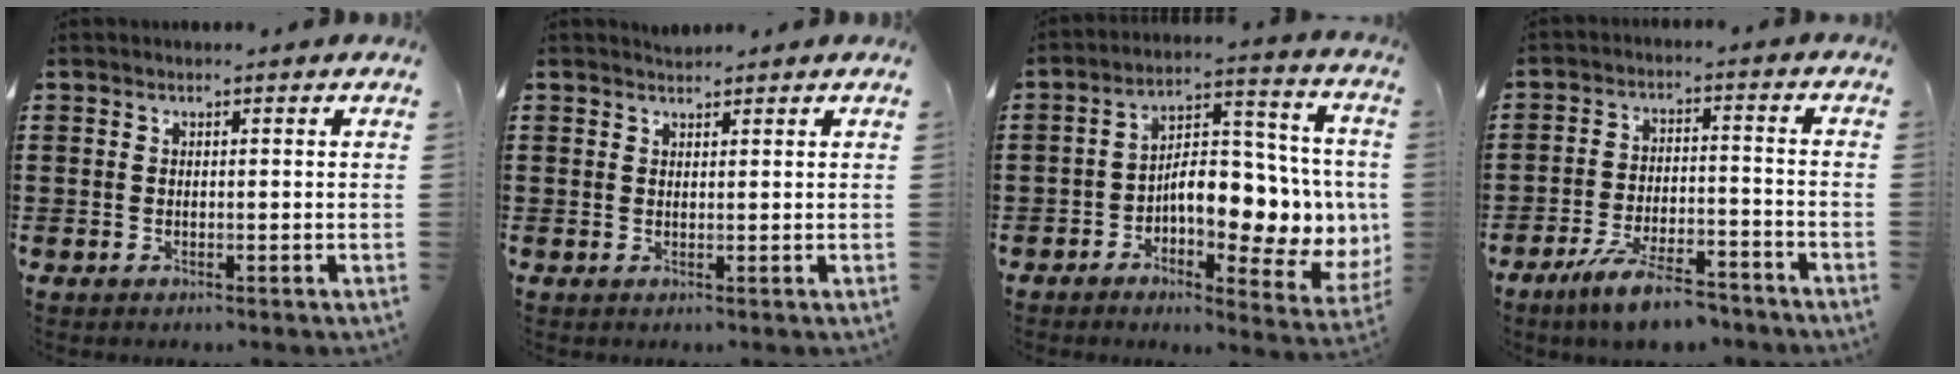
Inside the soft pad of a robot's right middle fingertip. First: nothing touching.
{"total": 1.2, "force": [1.2, 0.2, 0.0], "torque": [-0.001, 0.002, 0.023]}
{"total": 10.2, "force": [-1.1, 4.8, 8.9], "torque": [-0.134, -0.011, -0.020]}
{"total": 7.9, "force": [-6.5, 1.4, 4.2], "torque": [-0.088, 0.002, -0.124]}